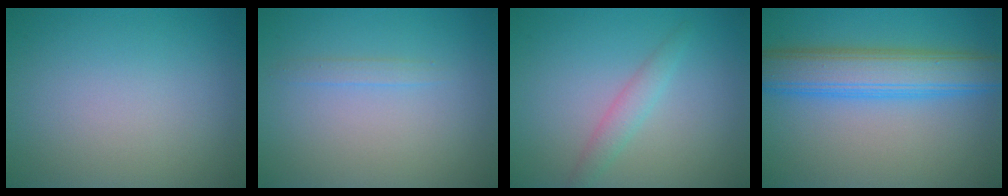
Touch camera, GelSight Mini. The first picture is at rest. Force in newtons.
{"total": 0.8, "press": 0.8, "slide": 0.1}
{"total": 1.9, "press": 1.9, "slide": 0.0}
{"total": 6.5, "press": 6.5, "slide": 0.1}